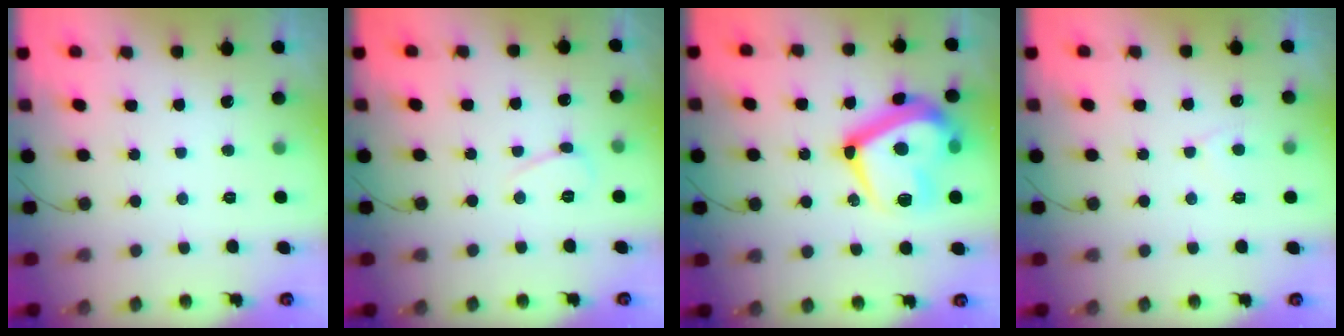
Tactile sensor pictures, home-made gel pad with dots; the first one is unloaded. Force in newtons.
{"total": 4.0, "press": 3.9, "slide": 0.5}
{"total": 20.8, "press": 20.8, "slide": 0.9}
{"total": 3.7, "press": 3.7, "slide": 0.4}